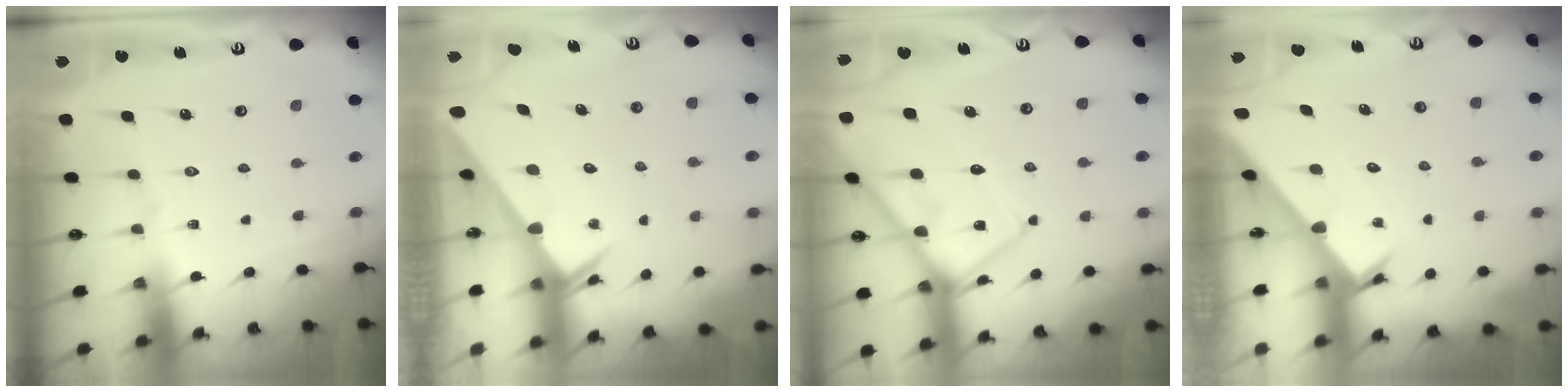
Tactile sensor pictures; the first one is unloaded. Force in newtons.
{"total": 2.4, "press": 2.4, "slide": 0.0}
{"total": 11.7, "press": 11.6, "slide": 1.3}
{"total": 2.3, "press": 2.3, "slide": 0.0}